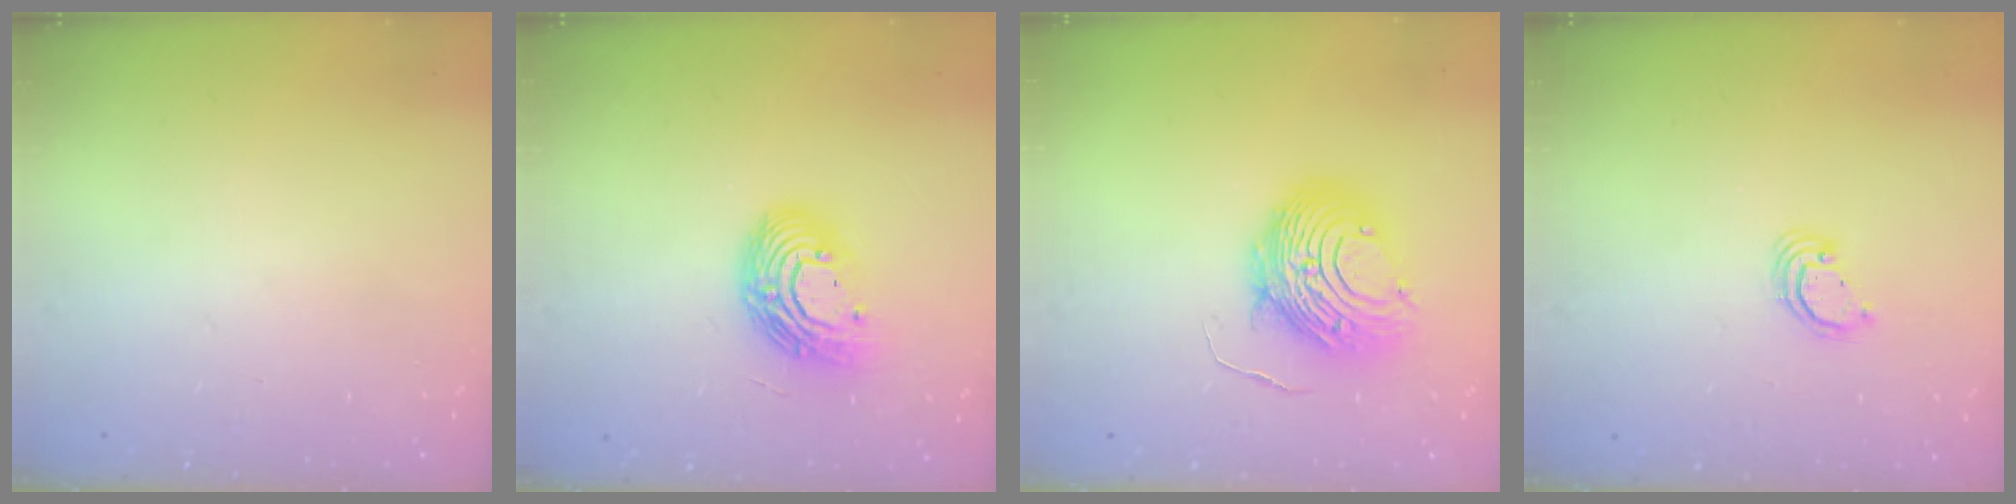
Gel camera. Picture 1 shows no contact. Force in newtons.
{"total": 12.9, "press": 12.9, "slide": 1.2}
{"total": 11.6, "press": 11.5, "slide": 1.2}
{"total": 3.7, "press": 3.6, "slide": 0.2}